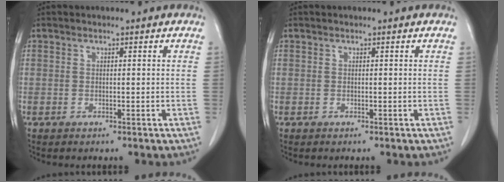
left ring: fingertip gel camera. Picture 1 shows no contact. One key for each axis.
{"total": 0.0}